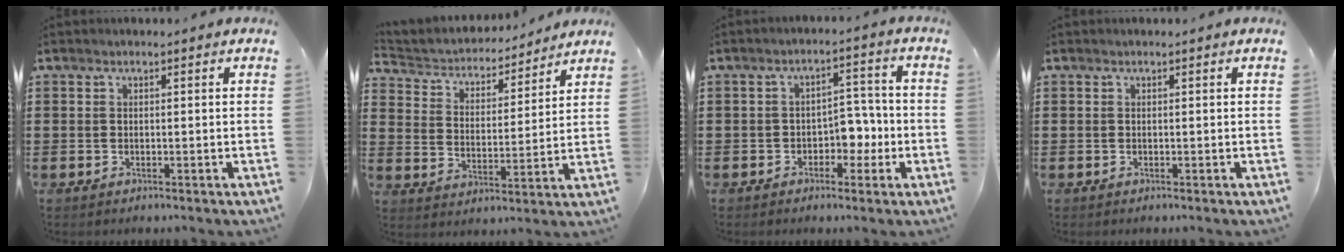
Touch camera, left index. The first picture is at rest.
{"total": 3.7, "force": [3.6, 1.0, 0.2], "torque": [-0.030, -0.029, 0.055]}
{"total": 4.8, "force": [-1.8, 3.2, 3.1], "torque": [-0.052, 0.006, -0.040]}
{"total": 0.0}